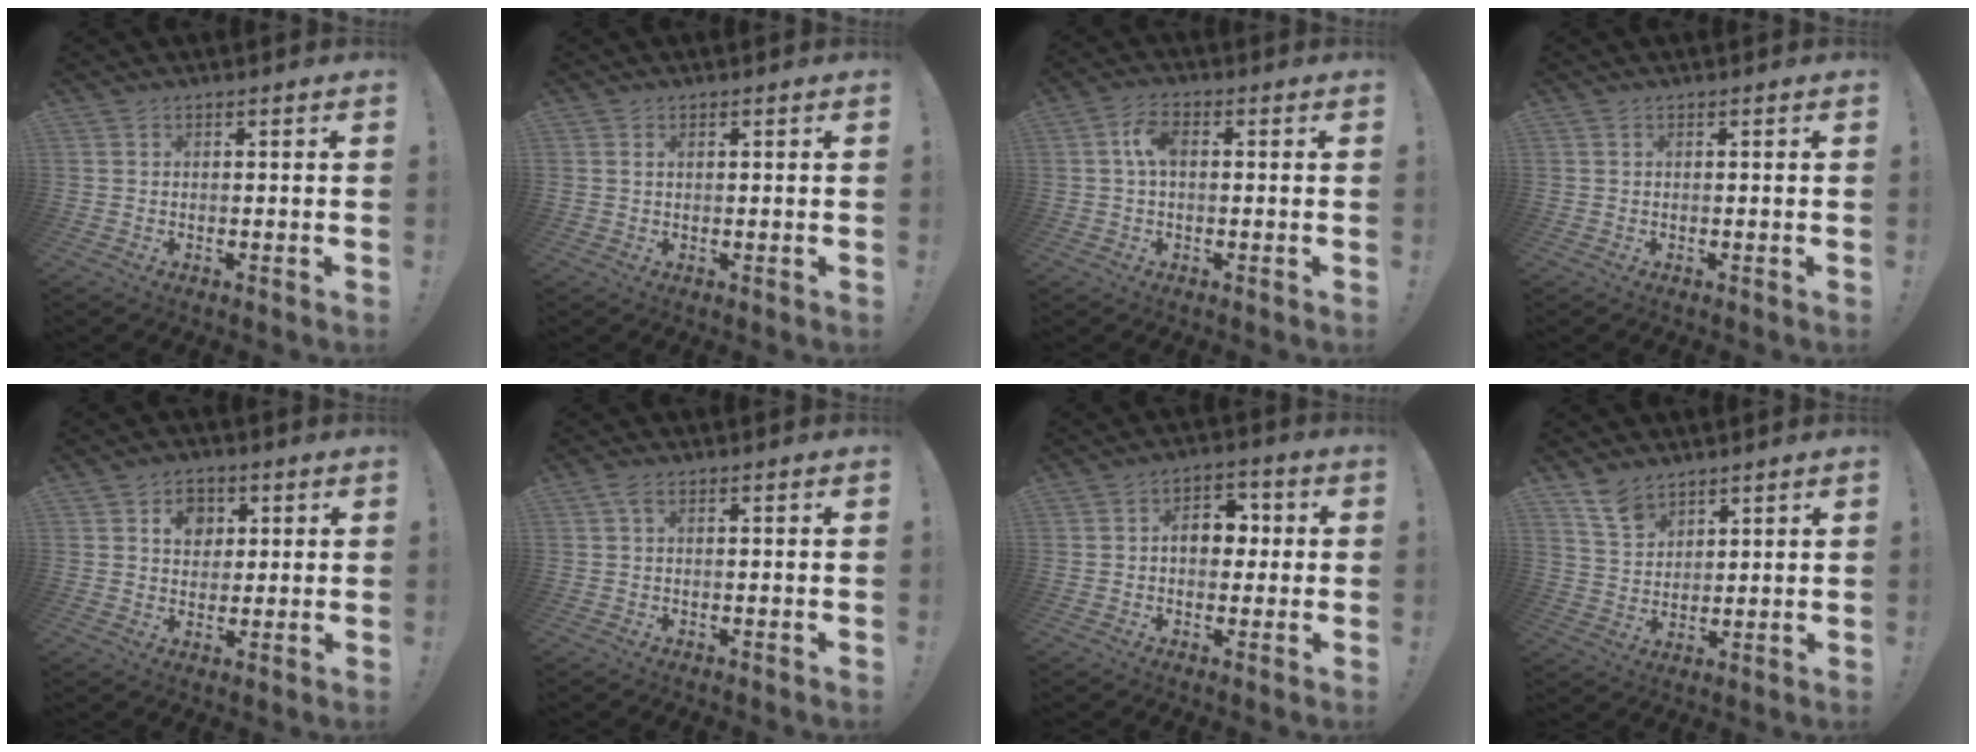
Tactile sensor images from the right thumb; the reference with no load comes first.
{"total": 1.1, "force": [0.6, 0.7, 0.7], "torque": [-0.014, 0.002, 0.011]}
{"total": 5.8, "force": [0.6, 3.2, 4.8], "torque": [-0.087, 0.015, 0.013]}
{"total": 0.0}
{"total": 7.1, "force": [2.5, 6.0, 2.8], "torque": [-0.032, -0.007, 0.045]}
{"total": 2.1, "force": [0.6, 0.9, 1.8], "torque": [-0.038, 0.004, 0.010]}
{"total": 9.1, "force": [0.8, 6.5, 6.3], "torque": [-0.081, 0.013, 0.013]}
{"total": 8.3, "force": [6.4, 4.5, 2.6], "torque": [-0.054, -0.039, 0.126]}